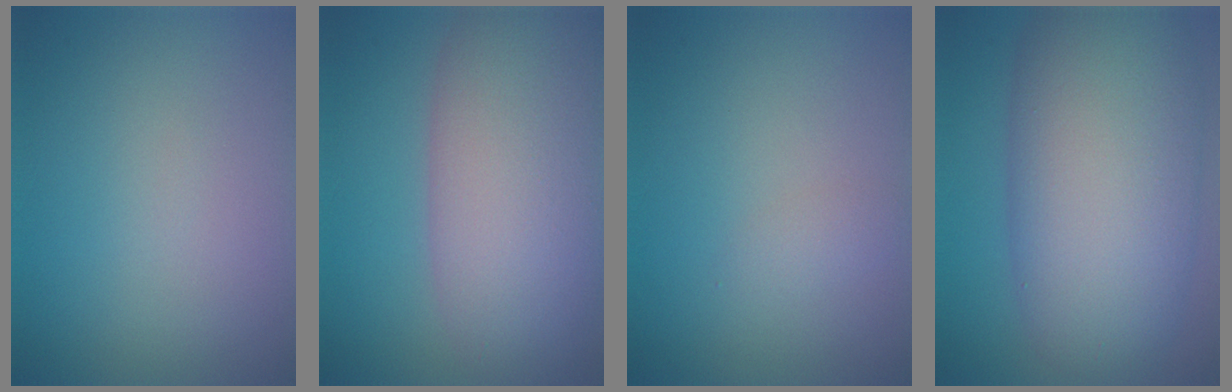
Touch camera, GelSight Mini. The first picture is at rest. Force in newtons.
{"total": 10.6, "press": 10.5, "slide": 0.9}
{"total": 0.8, "press": 0.8, "slide": 0.0}
{"total": 12.2, "press": 12.2, "slide": 0.4}